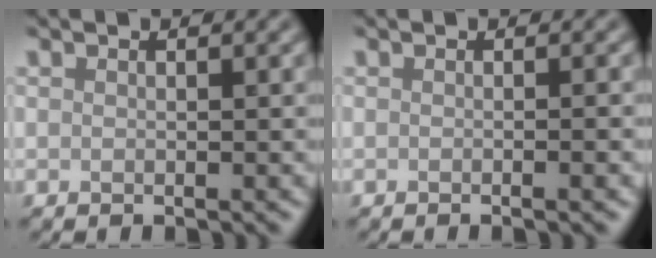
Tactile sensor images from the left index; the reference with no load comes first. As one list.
[{"total": 1.8, "force": [-0.4, 0.5, 1.7], "torque": [-0.011, -0.003, -0.009]}]